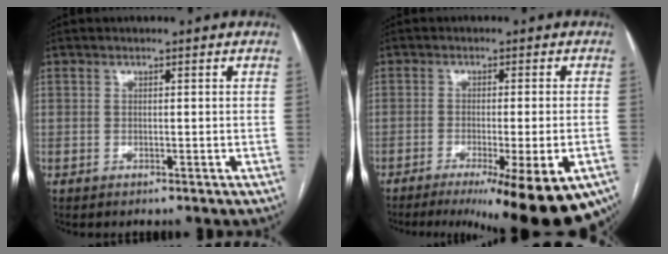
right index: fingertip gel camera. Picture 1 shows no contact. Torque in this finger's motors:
{"motor_torque": [1.60, -0.54, 1.05, 0.18]}